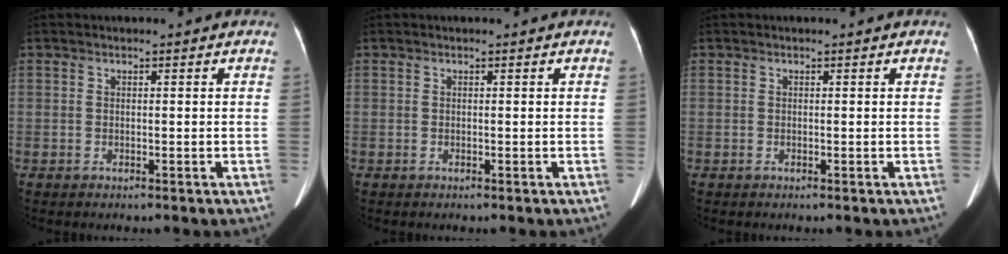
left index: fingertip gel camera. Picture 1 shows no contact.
{"total": 0.0}
{"total": 0.0}